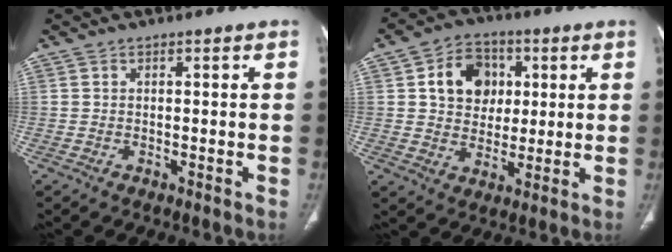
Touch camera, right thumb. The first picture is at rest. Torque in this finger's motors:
{"motor_torque": [0.47, 2.08, 1.07, -0.07, 0.03]}